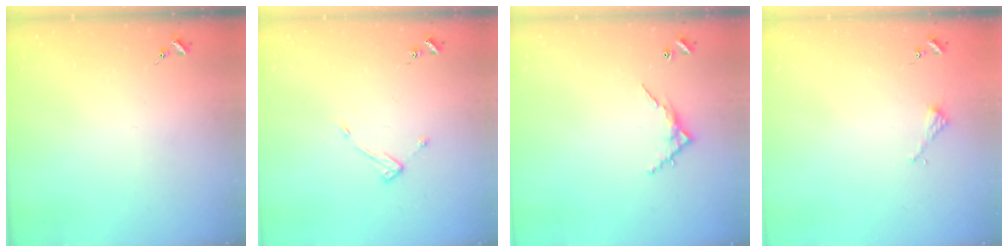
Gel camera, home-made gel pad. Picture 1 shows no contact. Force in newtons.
{"total": 7.1, "press": 7.1, "slide": 0.5}
{"total": 5.7, "press": 5.7, "slide": 0.5}
{"total": 2.2, "press": 2.2, "slide": 0.2}